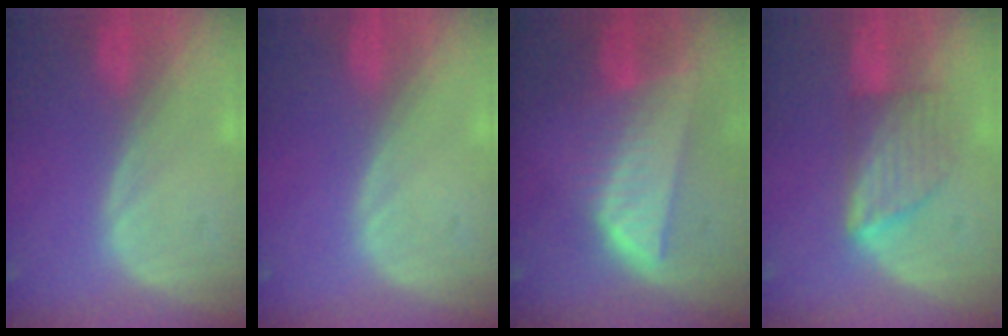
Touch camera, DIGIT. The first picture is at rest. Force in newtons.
{"total": 0.0}
{"total": 8.2, "press": 7.3, "slide": 3.9}
{"total": 6.0, "press": 5.9, "slide": 1.3}